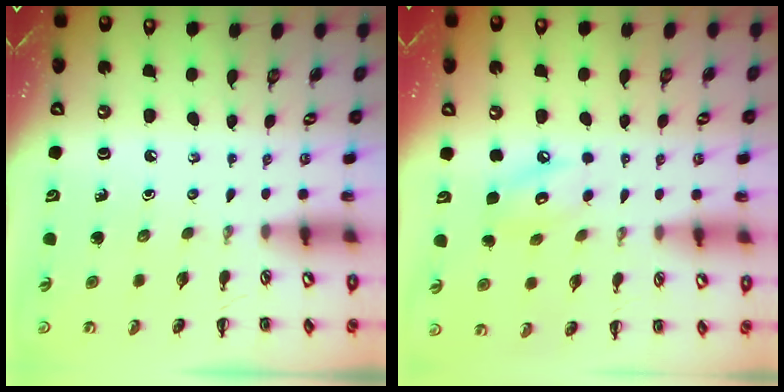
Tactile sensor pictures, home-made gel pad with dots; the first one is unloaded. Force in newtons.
{"total": 7.7, "press": 7.7, "slide": 0.8}